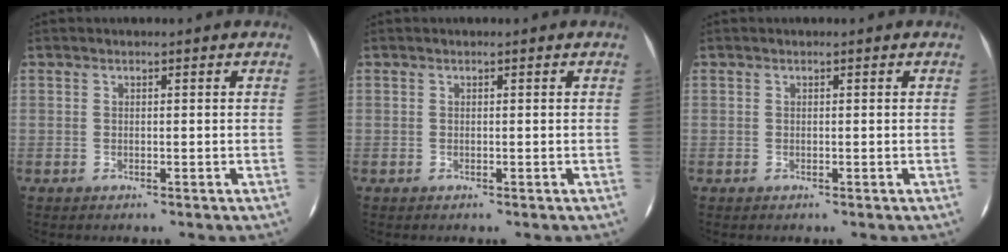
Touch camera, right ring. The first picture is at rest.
{"total": 0.0}
{"total": 0.0}